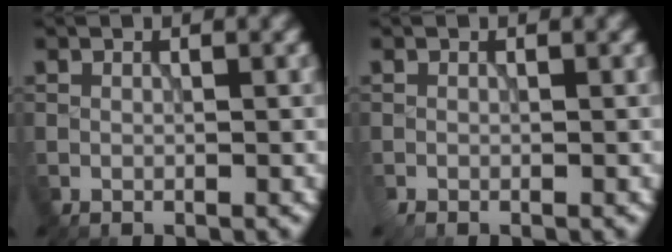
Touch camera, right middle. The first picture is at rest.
{"total": 0.8, "force": [-0.5, 0.3, 0.5], "torque": [-0.014, -0.004, -0.010]}